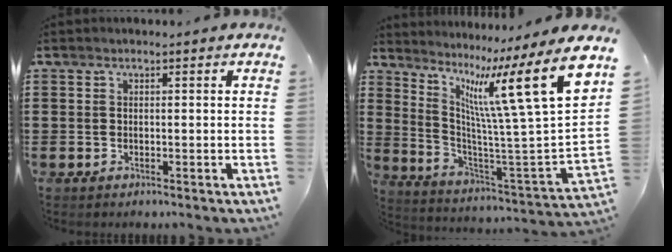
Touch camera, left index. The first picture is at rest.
{"total": 15.8, "force": [7.9, 1.5, 13.6], "torque": [-0.248, -0.063, 0.112]}